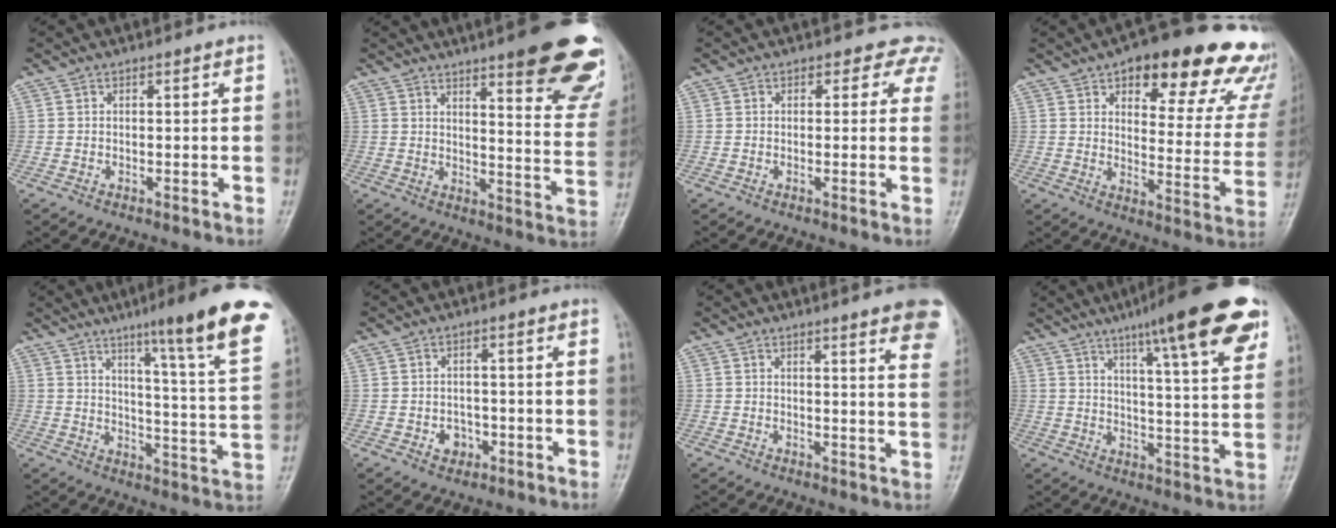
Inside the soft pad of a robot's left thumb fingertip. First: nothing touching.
{"total": 22.1, "force": [14.1, 5.0, 16.3], "torque": [-0.172, -0.068, 0.171]}
{"total": 4.6, "force": [3.3, 3.1, 0.7], "torque": [0.034, -0.009, 0.010]}
{"total": 25.5, "force": [17.3, 9.8, 16.0], "torque": [-0.151, -0.064, 0.207]}
{"total": 20.4, "force": [12.4, 1.3, 16.1], "torque": [-0.200, -0.055, 0.164]}
{"total": 3.3, "force": [-1.2, 2.7, 1.4], "torque": [-0.005, 0.007, -0.015]}
{"total": 12.9, "force": [8.5, 2.1, 9.4], "torque": [-0.093, -0.028, 0.081]}
{"total": 20.0, "force": [12.0, 3.1, 15.6], "torque": [-0.201, -0.035, 0.164]}